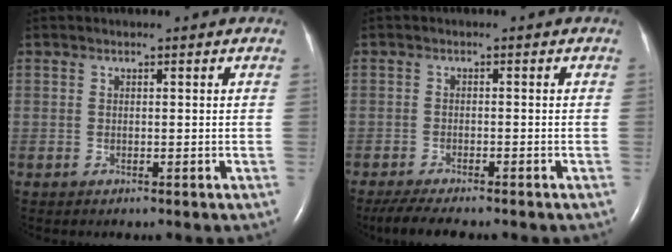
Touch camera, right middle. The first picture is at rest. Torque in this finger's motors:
{"motor_torque": [0.44, -0.41, 0.03, 0.01]}